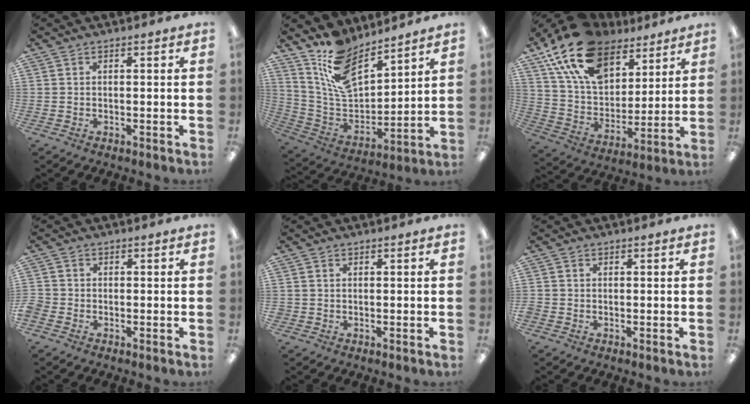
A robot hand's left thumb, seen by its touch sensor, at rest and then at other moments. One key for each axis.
{"total": 14.7, "fx": 11.4, "fy": 6.5, "fz": 6.7, "tx": -0.148, "ty": -0.066, "tz": 0.213}
{"total": 19.8, "fx": 13.2, "fy": 11.0, "fz": 10.0, "tx": -0.196, "ty": -0.063, "tz": 0.244}
{"total": 2.0, "fx": -1.1, "fy": 1.5, "fz": 0.6, "tx": -0.008, "ty": 0.007, "tz": -0.021}
{"total": 0.6, "fx": 0.0, "fy": 0.6, "fz": 0.0, "tx": 0.001, "ty": 0.005, "tz": -0.001}
{"total": 0.8, "fx": -0.4, "fy": 0.7, "fz": 0.2, "tx": 0.000, "ty": 0.003, "tz": -0.009}